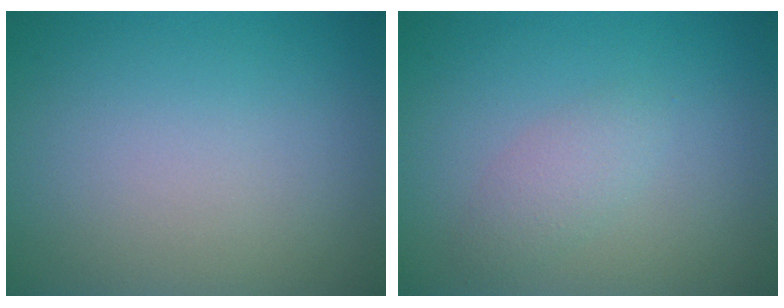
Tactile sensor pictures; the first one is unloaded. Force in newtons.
{"total": 1.7, "press": 1.7, "slide": 0.0}